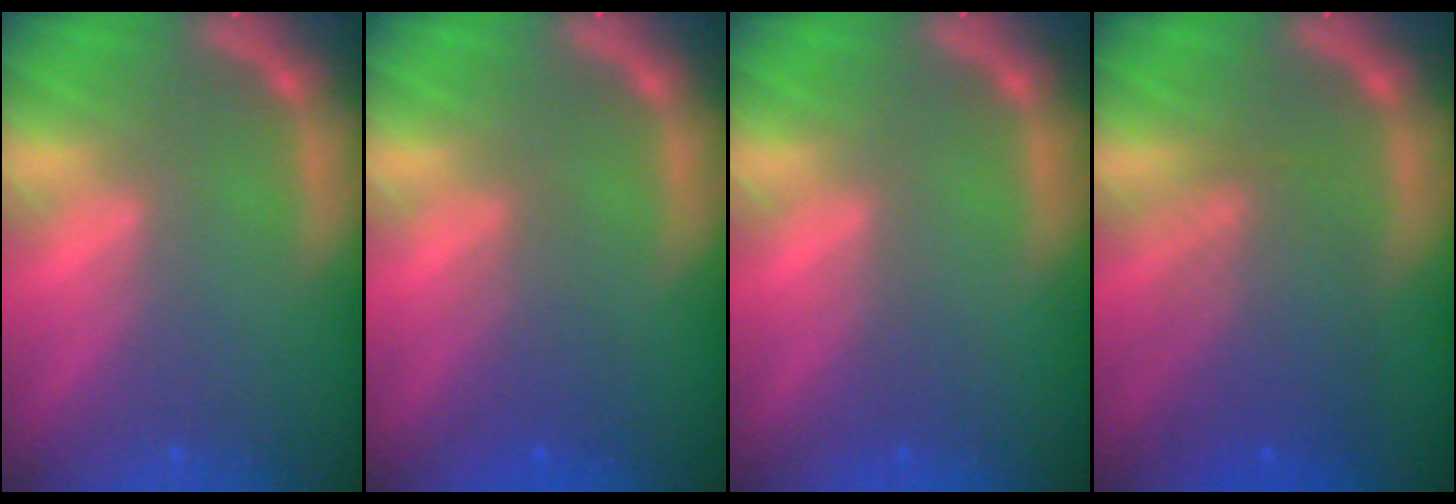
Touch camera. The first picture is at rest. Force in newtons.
{"total": 2.5}
{"total": 1.0}
{"total": 6.0}